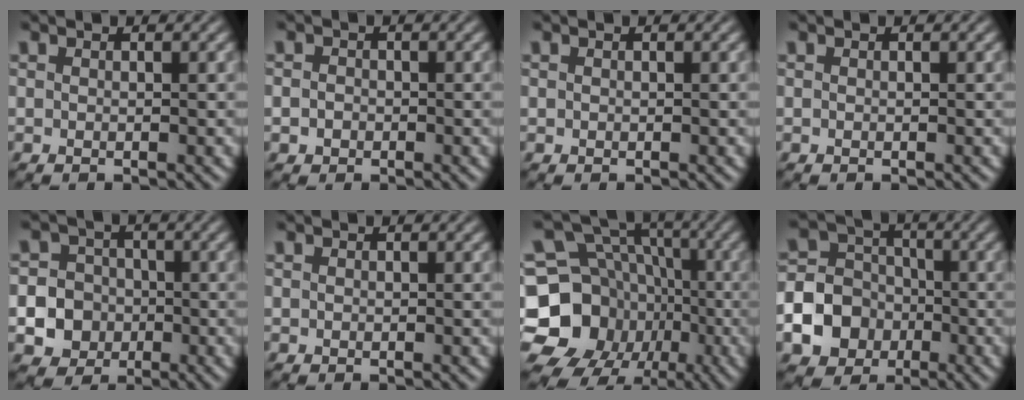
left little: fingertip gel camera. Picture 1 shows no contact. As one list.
[{"total": 1.6, "force": [-0.3, 1.4, 0.7], "torque": [0.011, 0.009, -0.018]}, {"total": 0.0}, {"total": 0.0}, {"total": 13.4, "force": [-4.1, 12.5, 2.7], "torque": [-0.094, -0.025, -0.092]}, {"total": 0.0}, {"total": 16.2, "force": [-4.8, 14.0, 6.7], "torque": [-0.151, -0.011, -0.090]}, {"total": 11.5, "force": [-4.6, 10.1, 2.9], "torque": [-0.080, -0.033, -0.095]}]